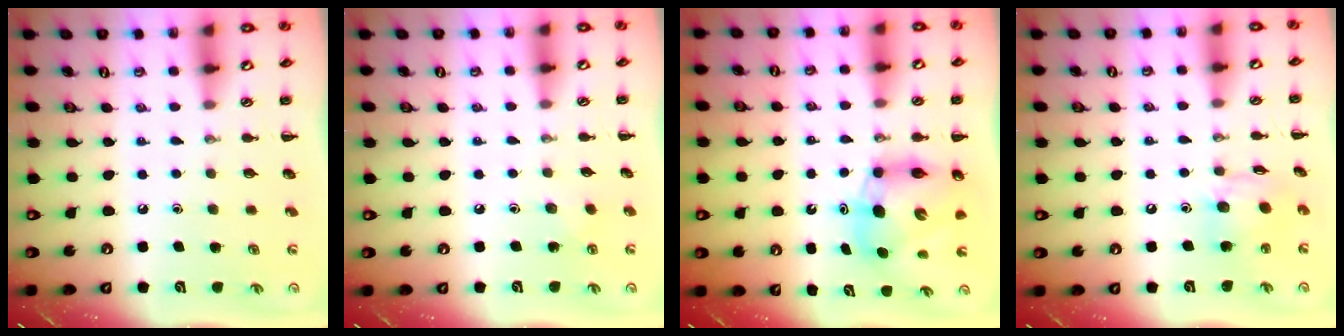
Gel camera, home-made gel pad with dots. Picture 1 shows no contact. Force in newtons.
{"total": 4.0, "press": 3.8, "slide": 1.2}
{"total": 8.6, "press": 8.2, "slide": 2.4}
{"total": 10.2, "press": 10.2, "slide": 1.0}